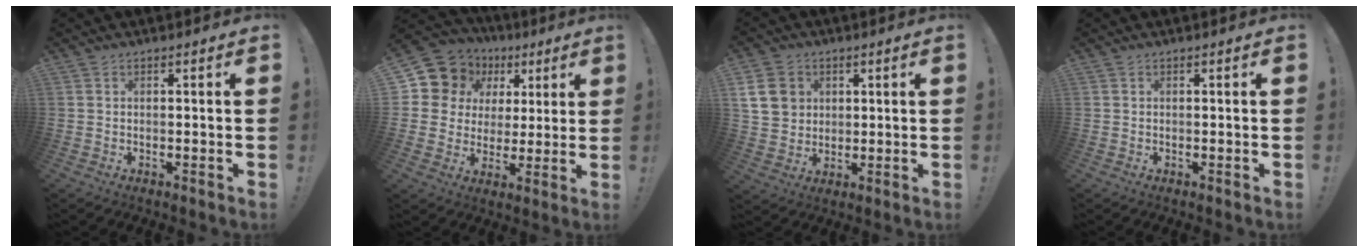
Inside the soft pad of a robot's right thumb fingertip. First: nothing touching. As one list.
[{"total": 12.2, "force": [5.9, 9.9, 3.9], "torque": [-0.063, -0.036, 0.122]}, {"total": 11.8, "force": [3.6, 10.1, 4.9], "torque": [-0.076, -0.014, 0.076]}, {"total": 0.0}]